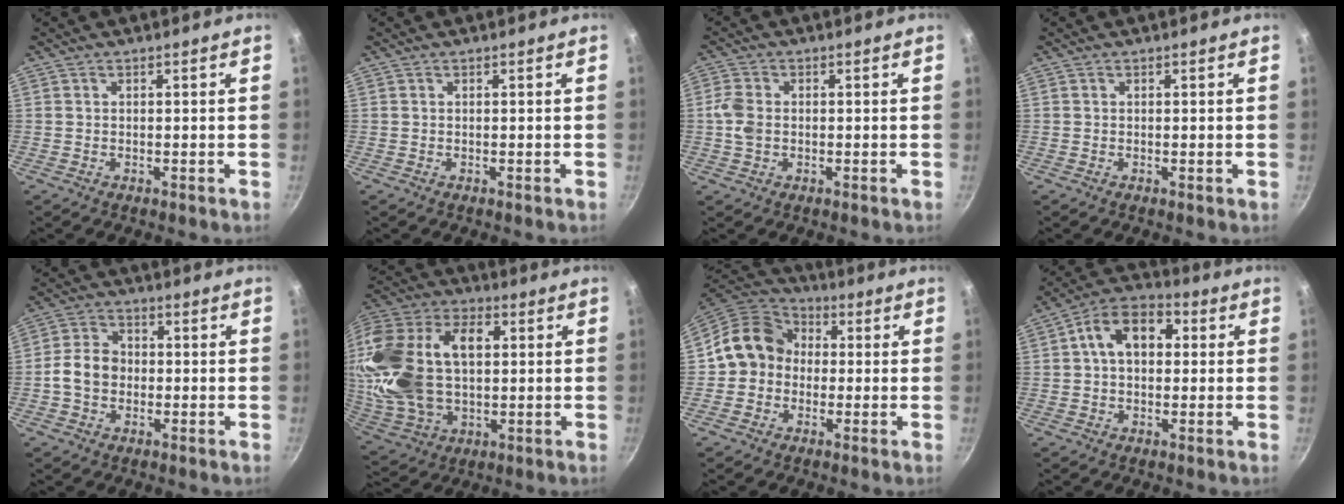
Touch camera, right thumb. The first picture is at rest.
{"total": 0.0}
{"total": 4.4, "force": [-0.2, 3.2, 3.0], "torque": [-0.062, 0.005, -0.009]}
{"total": 0.0}
{"total": 7.1, "force": [-1.0, 5.6, 4.2], "torque": [-0.053, 0.024, -0.029]}
{"total": 27.9, "force": [3.6, 17.8, 21.2], "torque": [-0.438, 0.018, 0.067]}
{"total": 11.7, "force": [0.1, 10.2, 5.6], "torque": [-0.058, 0.033, -0.018]}
{"total": 11.6, "force": [2.0, 7.8, 8.3], "torque": [-0.101, 0.030, 0.013]}